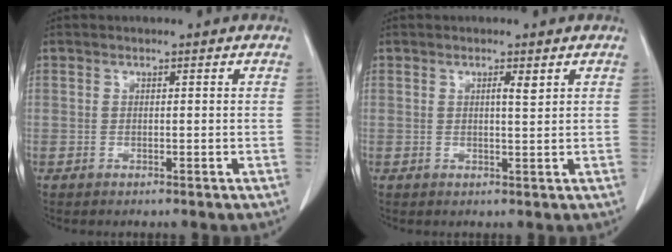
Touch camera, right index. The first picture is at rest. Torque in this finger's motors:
{"motor_torque": [-0.01, 0.16, 0.02, 0.01]}